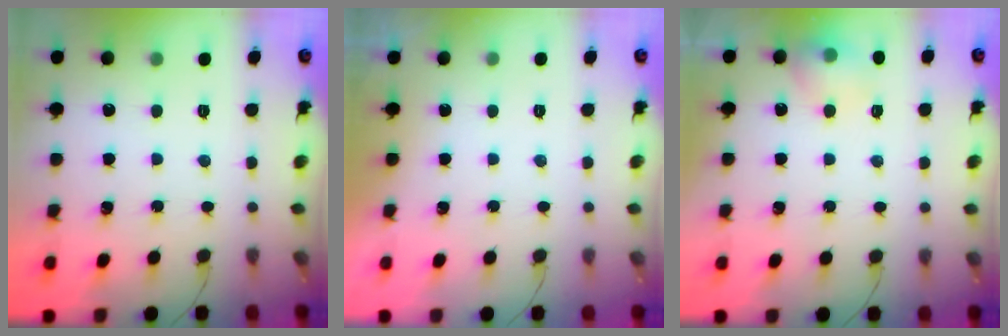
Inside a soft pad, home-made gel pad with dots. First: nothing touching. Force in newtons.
{"total": 0.0}
{"total": 9.6, "press": 9.4, "slide": 1.8}